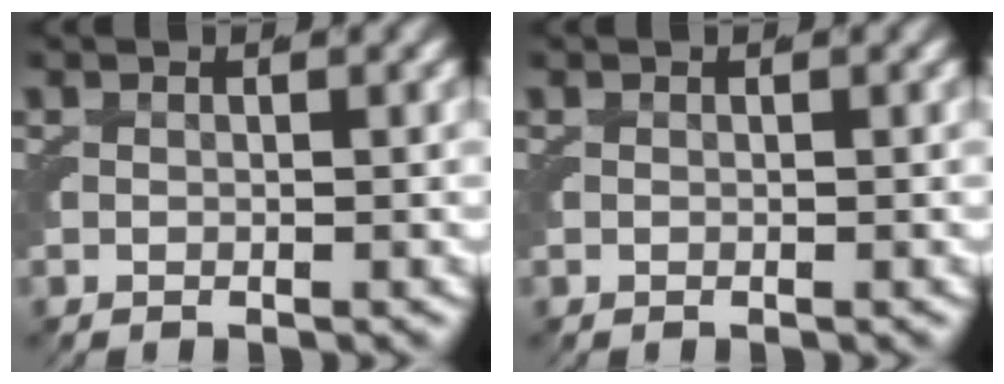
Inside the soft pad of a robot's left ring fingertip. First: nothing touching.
{"total": 0.0}